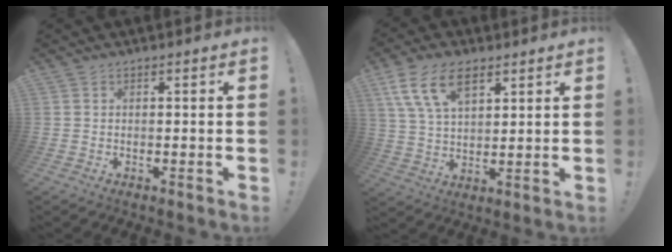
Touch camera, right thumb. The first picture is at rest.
{"total": 12.8, "force": [6.9, 7.2, 7.9], "torque": [-0.154, -0.007, 0.131]}